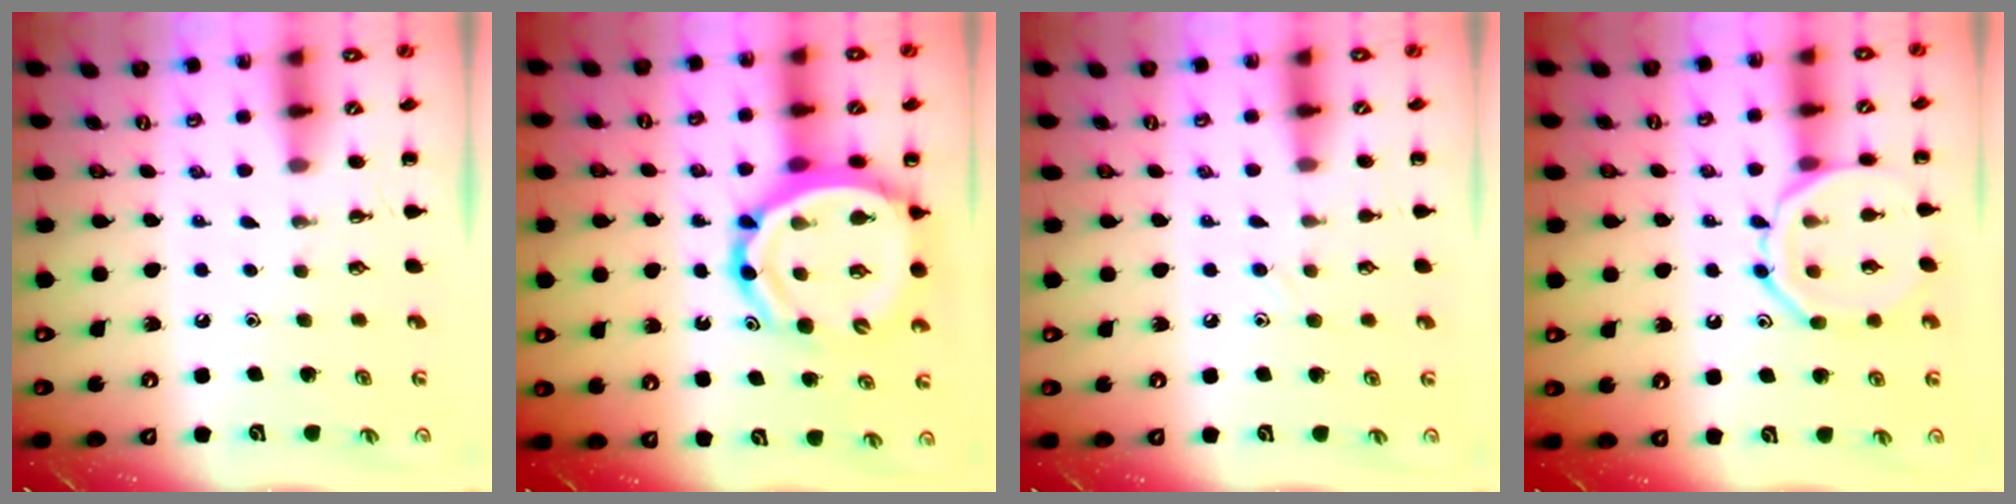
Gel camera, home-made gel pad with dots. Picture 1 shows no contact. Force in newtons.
{"total": 16.6, "press": 16.0, "slide": 4.4}
{"total": 6.5, "press": 6.1, "slide": 2.2}
{"total": 12.6, "press": 12.6, "slide": 0.5}